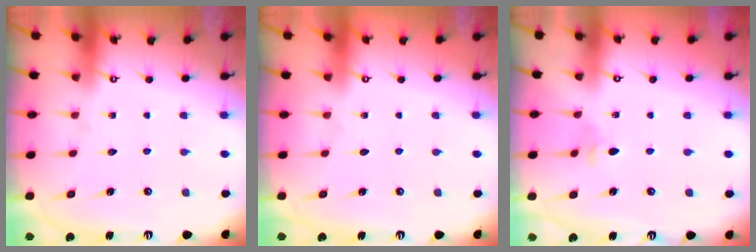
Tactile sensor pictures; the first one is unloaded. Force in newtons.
{"total": 0.0}
{"total": 2.3, "press": 2.2, "slide": 0.8}